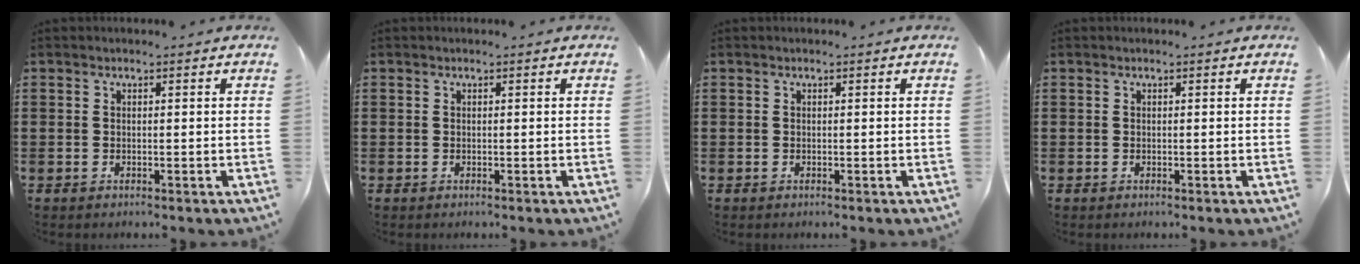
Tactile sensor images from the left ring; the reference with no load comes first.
{"total": 0.0}
{"total": 0.0}
{"total": 0.0}